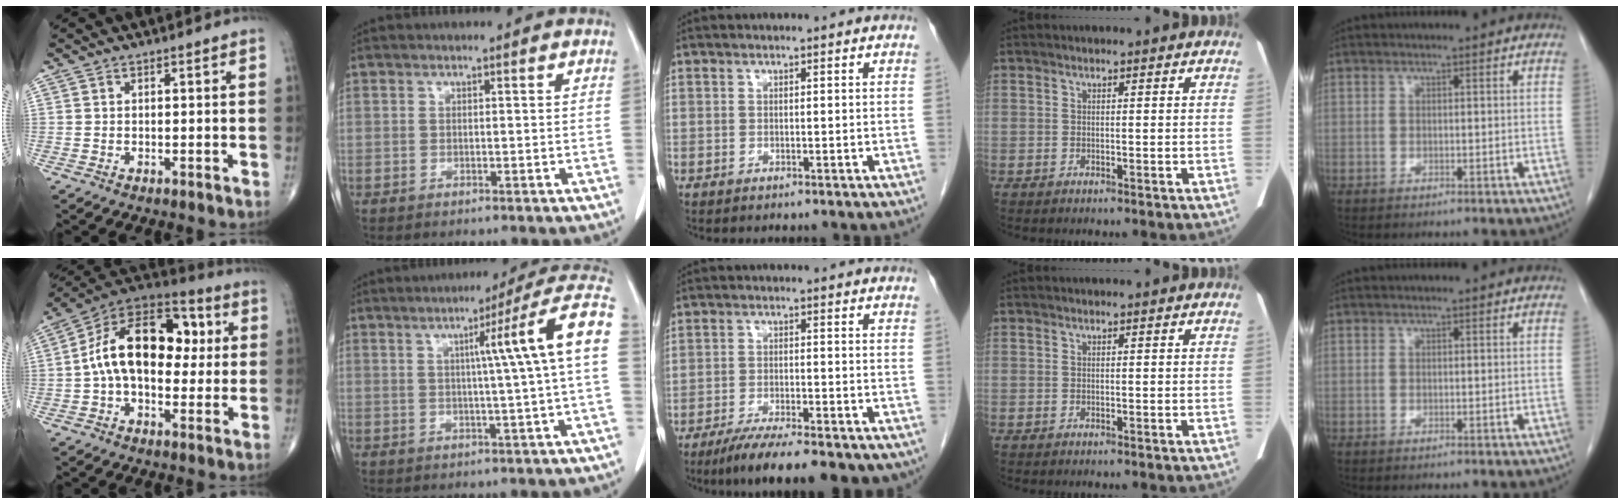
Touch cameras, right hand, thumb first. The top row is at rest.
{"thumb": {"total": 19.6, "force": [1.7, 12.0, 15.4], "torque": [-0.224, 0.044, 0.019]}, "index": {"total": 12.0, "force": [1.5, -2.1, 11.7], "torque": [-0.149, 0.018, 0.015]}, "middle": {"total": 12.8, "force": [-9.2, 3.2, 8.3], "torque": [-0.114, -0.012, -0.136]}}